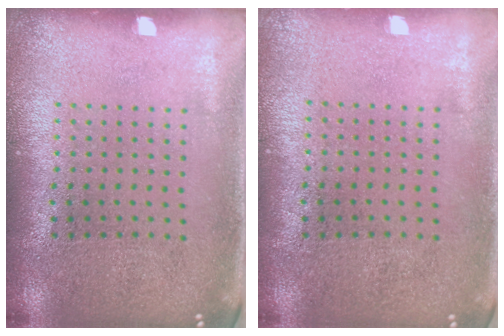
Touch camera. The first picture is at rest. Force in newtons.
{"total": 0.0}